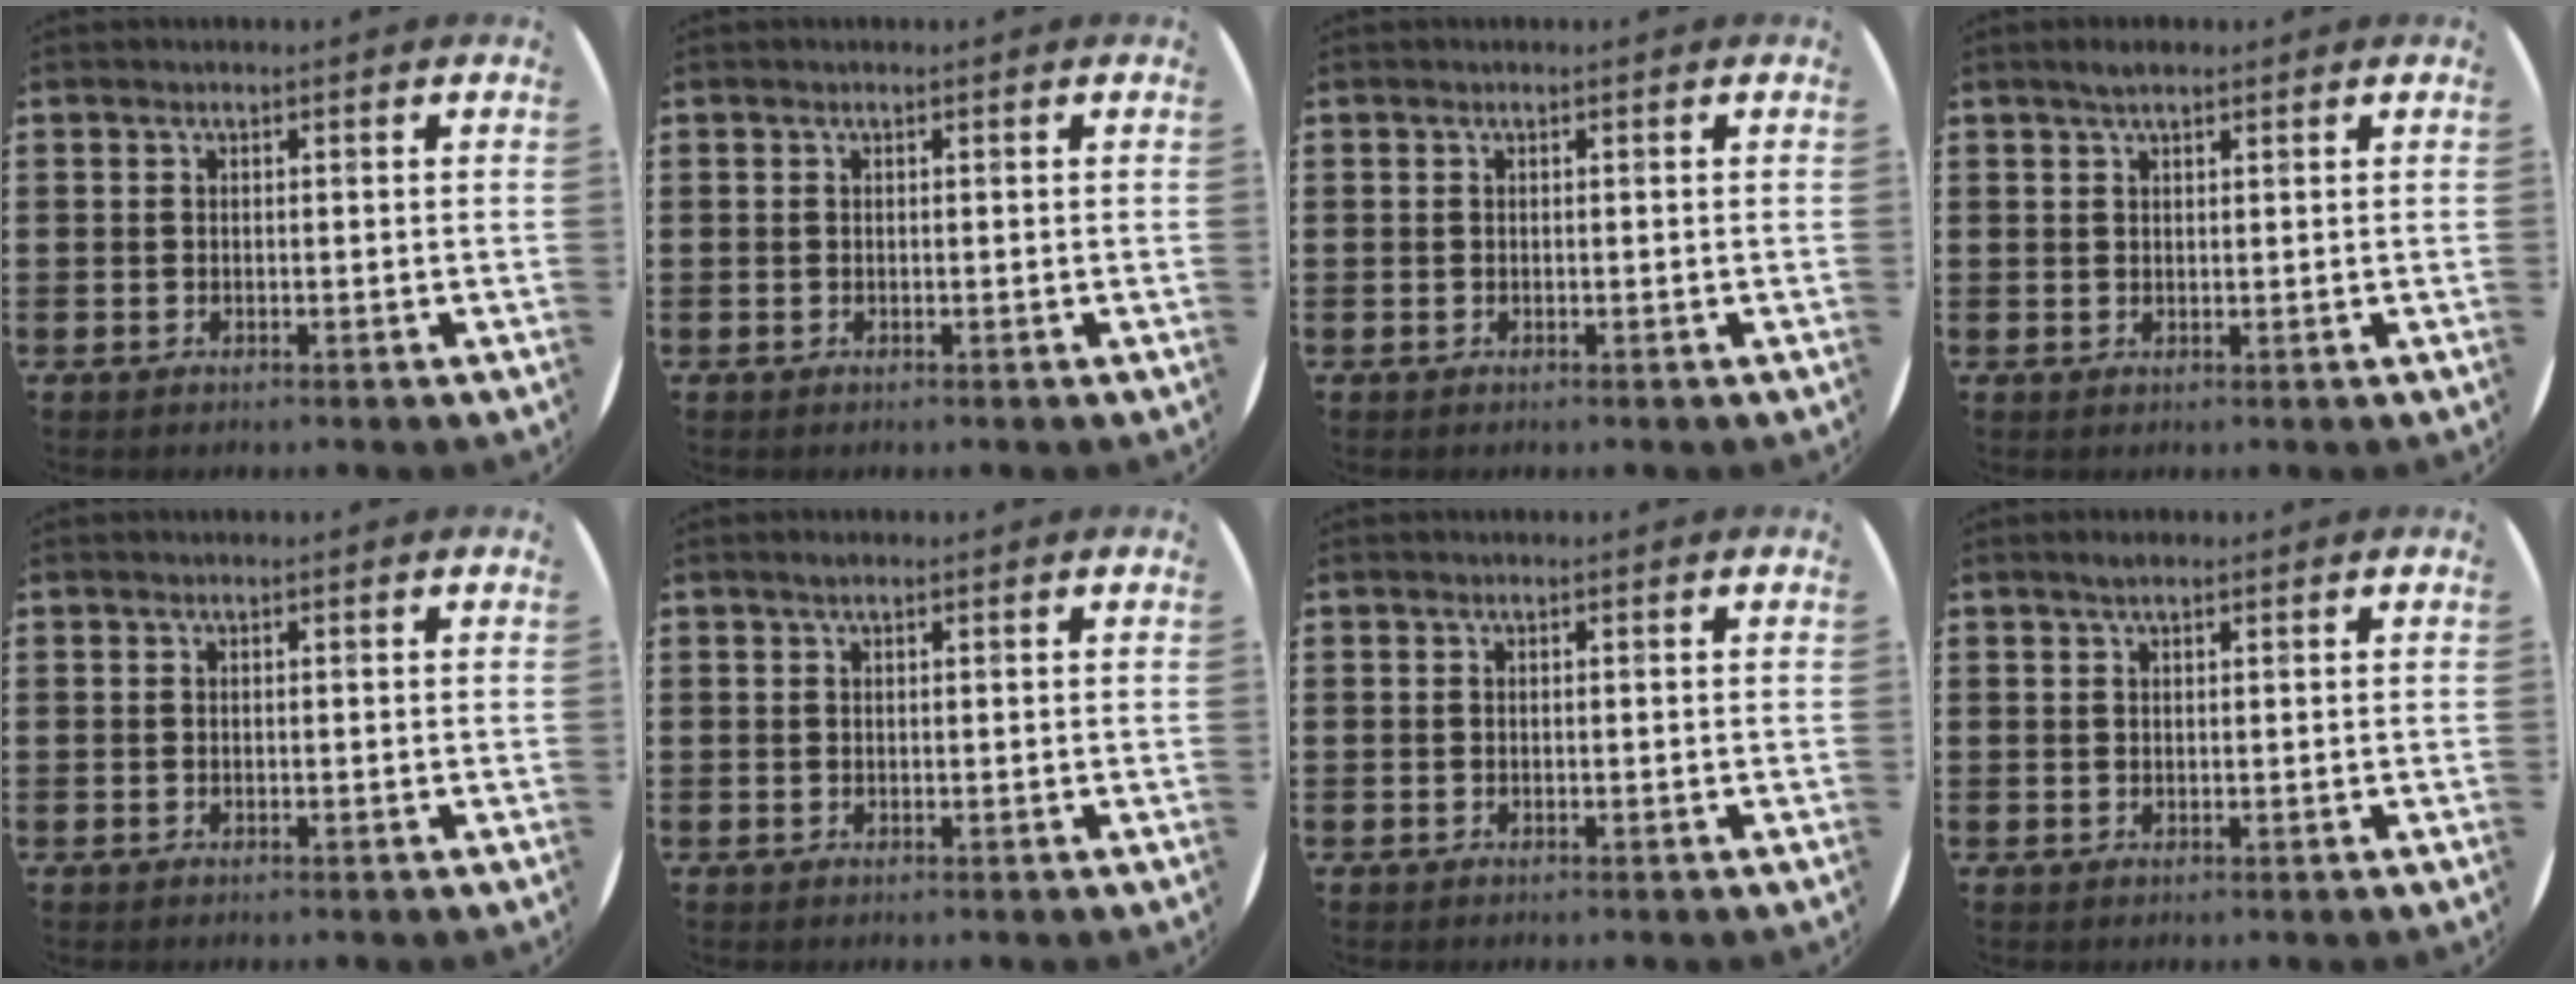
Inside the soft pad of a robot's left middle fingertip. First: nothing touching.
{"total": 0.0}
{"total": 0.0}
{"total": 1.9, "force": [1.4, 0.6, 1.1], "torque": [-0.015, 0.002, 0.023]}
{"total": 0.0}
{"total": 0.6, "force": [0.4, 0.1, 0.4], "torque": [-0.007, 0.001, 0.007]}
{"total": 0.0}
{"total": 1.2, "force": [0.9, 0.4, 0.6], "torque": [-0.013, 0.004, 0.016]}